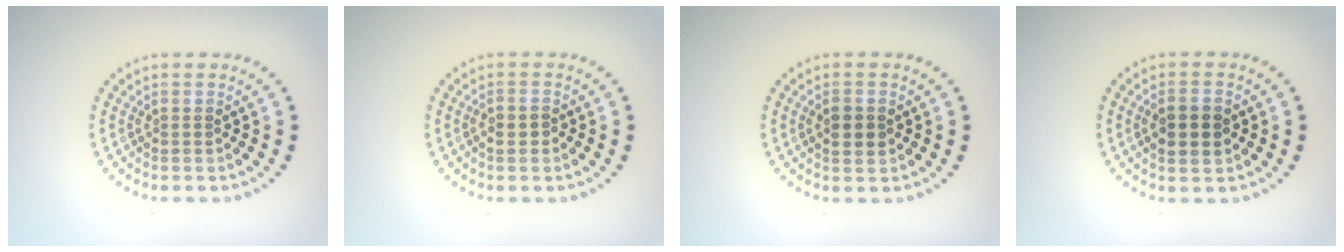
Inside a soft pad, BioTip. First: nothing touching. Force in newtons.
{"total": 1.6, "press": 1.4, "slide": 0.6}
{"total": 2.3, "press": 2.3, "slide": 0.0}
{"total": 2.7, "press": 2.7, "slide": 0.2}